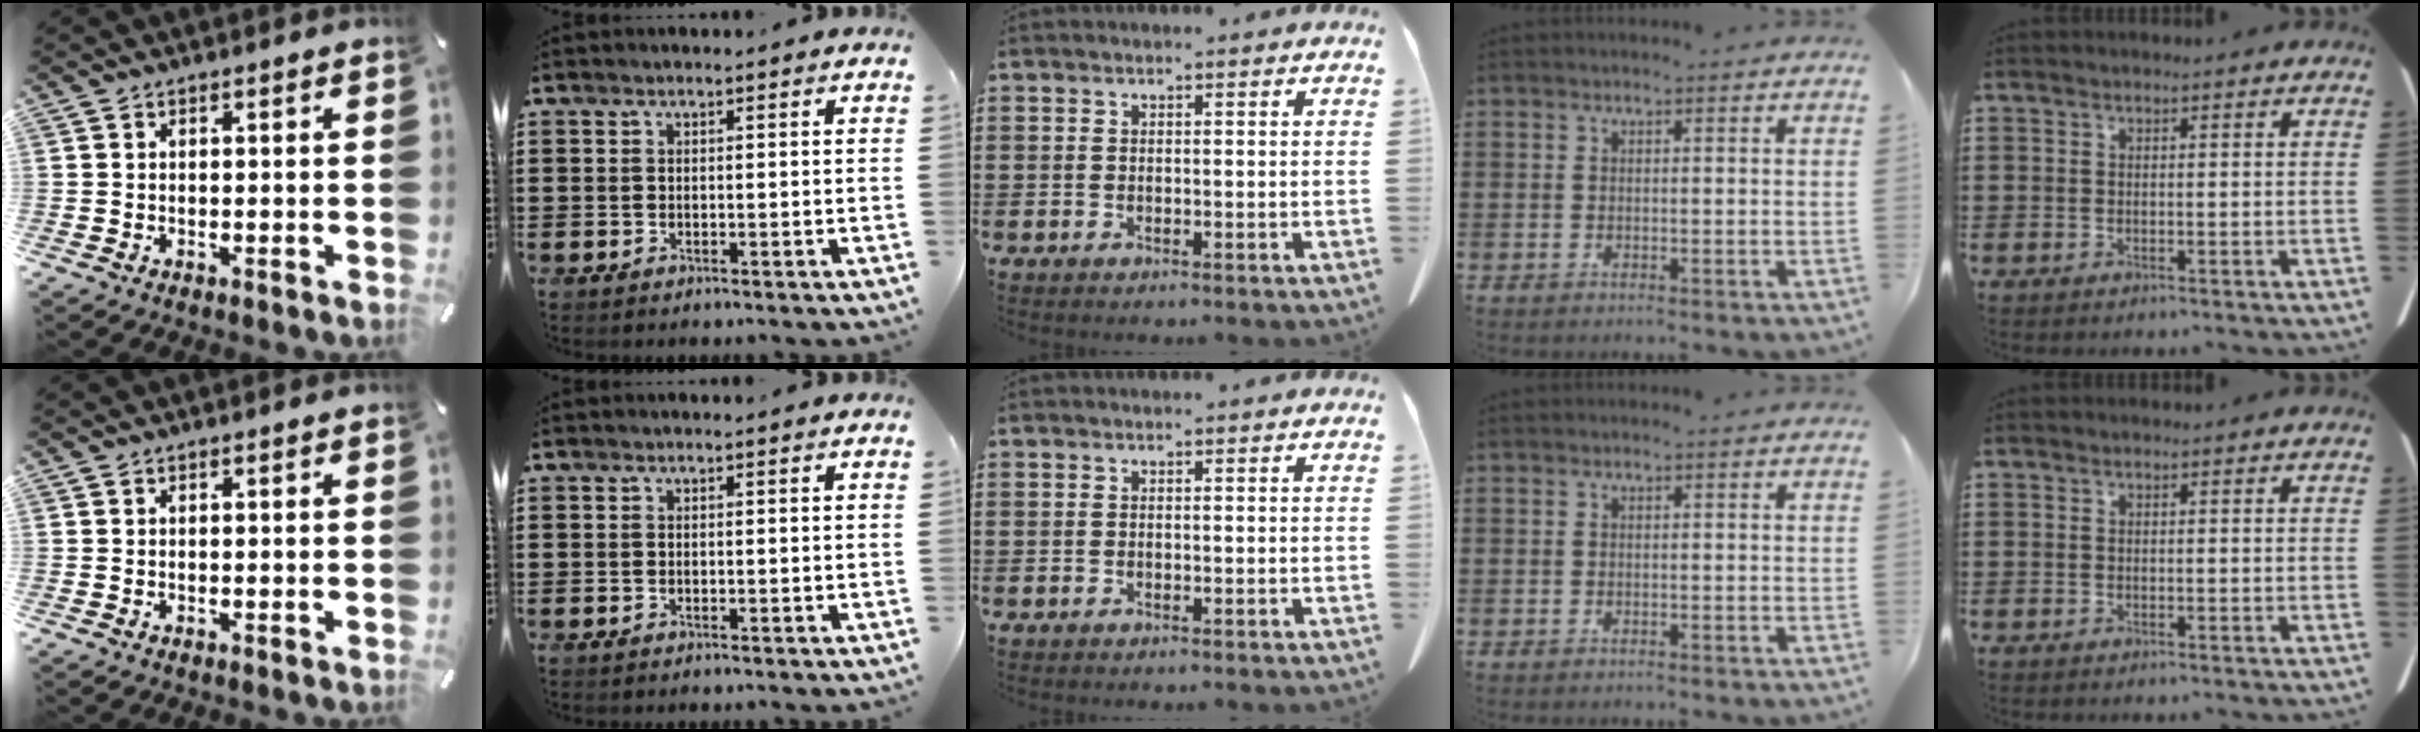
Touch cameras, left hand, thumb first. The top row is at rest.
{}